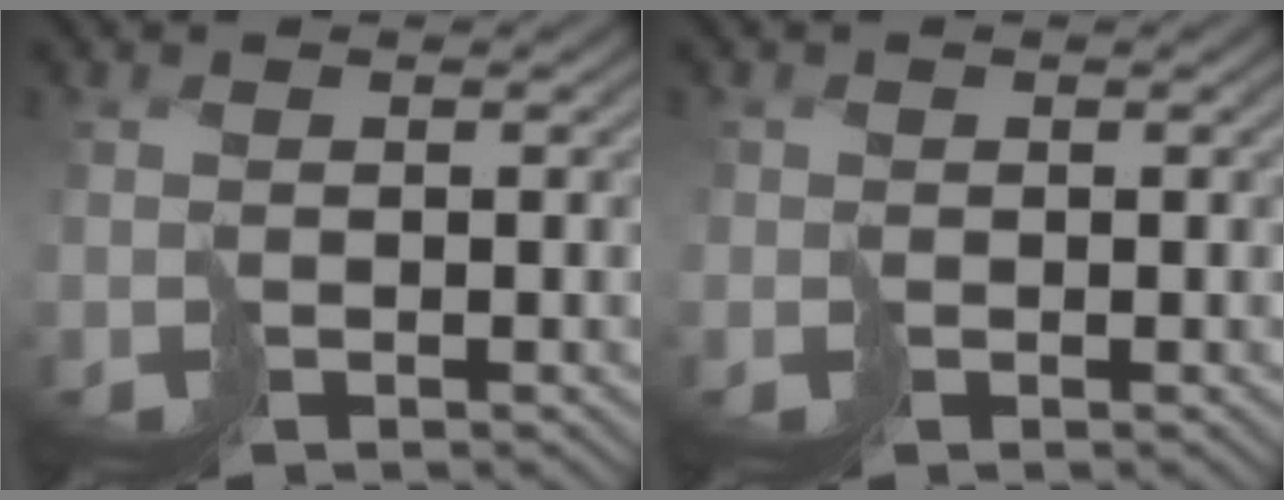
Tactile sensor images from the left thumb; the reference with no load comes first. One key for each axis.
{"total": 1.0, "fx": 0.1, "fy": 0.4, "fz": -0.9, "tx": 0.026, "ty": 0.001, "tz": -0.002}